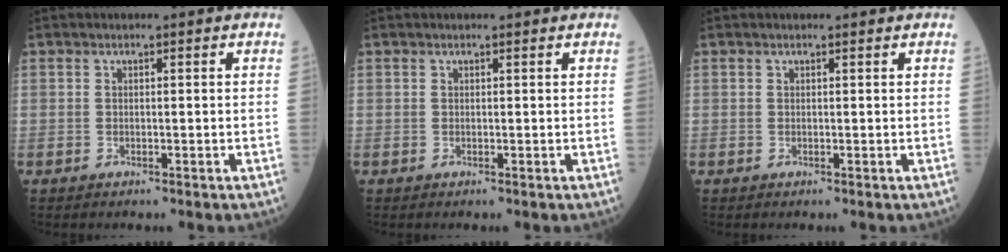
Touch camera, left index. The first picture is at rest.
{"total": 0.0}
{"total": 0.0}